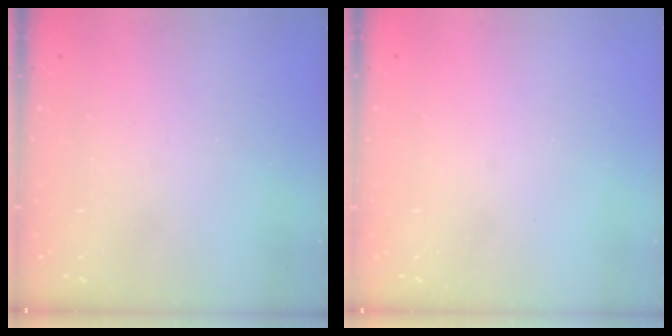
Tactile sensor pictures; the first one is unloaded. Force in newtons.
{"total": 0.0}